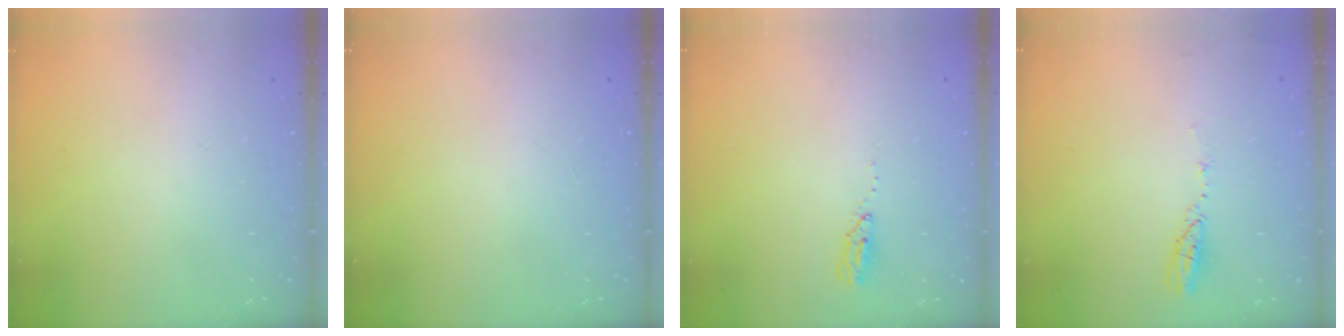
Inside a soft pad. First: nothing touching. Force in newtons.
{"total": 0.0}
{"total": 3.6, "press": 3.5, "slide": 0.3}
{"total": 3.5, "press": 3.5, "slide": 0.3}